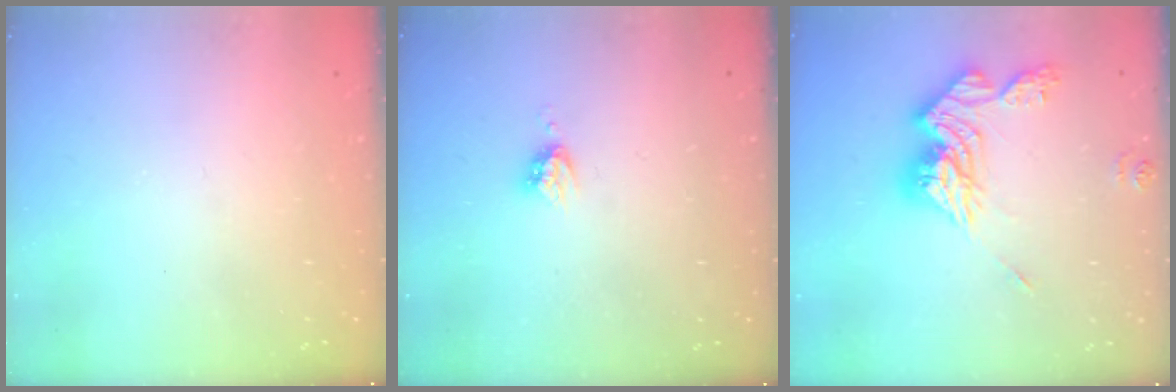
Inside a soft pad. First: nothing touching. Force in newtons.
{"total": 3.8, "press": 3.8, "slide": 0.1}
{"total": 15.1, "press": 15.1, "slide": 0.3}